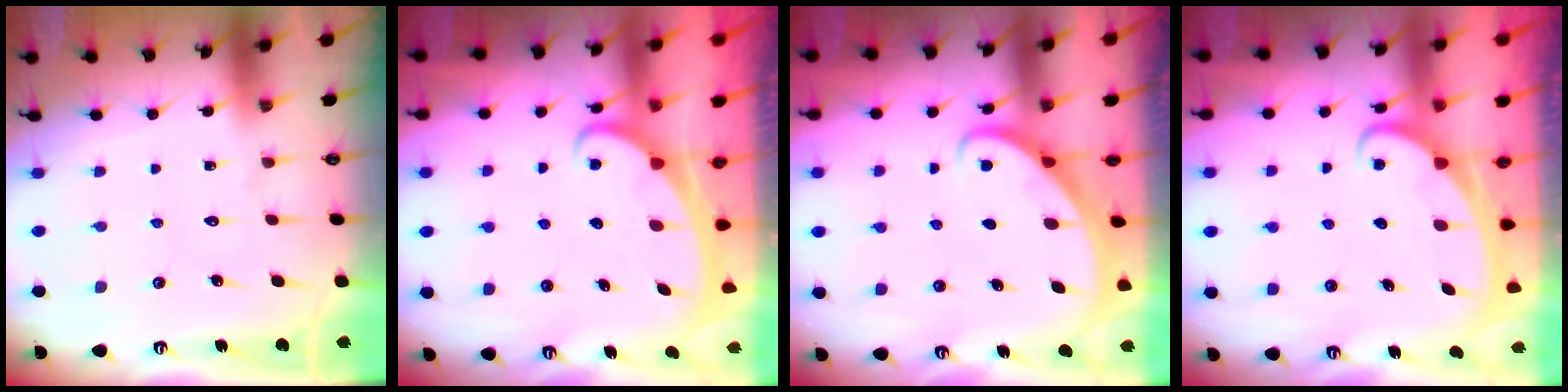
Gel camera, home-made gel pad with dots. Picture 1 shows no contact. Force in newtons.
{"total": 2.4, "press": 2.3, "slide": 0.4}
{"total": 2.8, "press": 2.8, "slide": 0.2}
{"total": 2.4, "press": 2.3, "slide": 0.3}